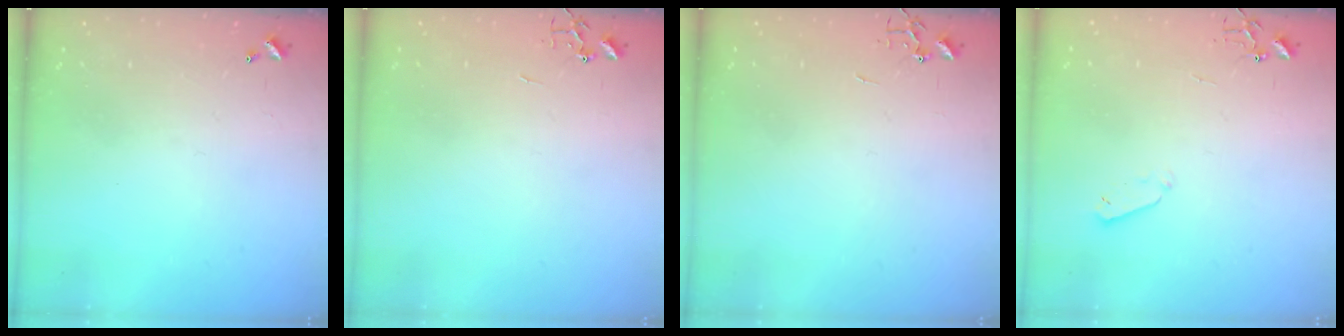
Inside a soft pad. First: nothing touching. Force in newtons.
{"total": 0.0}
{"total": 0.0}
{"total": 3.3, "press": 3.2, "slide": 0.7}